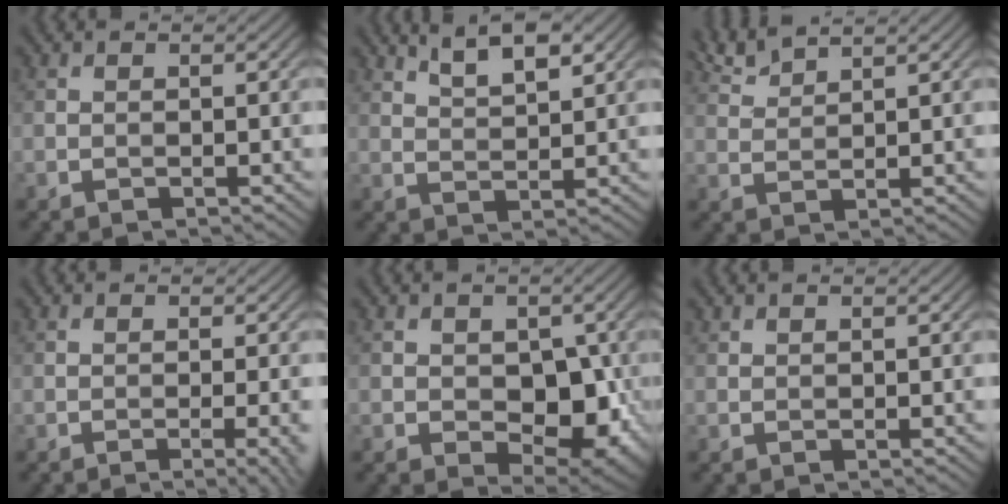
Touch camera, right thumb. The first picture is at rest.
{"total": 5.0, "force": [3.5, 1.6, 3.3], "torque": [-0.069, 0.004, 0.070]}
{"total": 3.3, "force": [2.9, 0.5, 1.5], "torque": [-0.040, 0.008, 0.066]}
{"total": 3.6, "force": [-0.8, 0.8, 3.4], "torque": [-0.043, 0.005, -0.013]}
{"total": 7.4, "force": [-0.8, 4.9, 5.5], "torque": [-0.086, -0.017, -0.005]}
{"total": 0.7, "force": [0.7, 0.1, 0.0], "torque": [-0.004, 0.001, 0.016]}